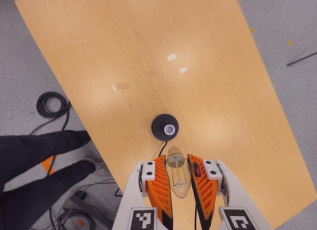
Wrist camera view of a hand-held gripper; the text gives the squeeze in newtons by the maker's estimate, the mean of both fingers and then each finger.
{"total": 21.1, "left": 23.5, "right": 18.7}